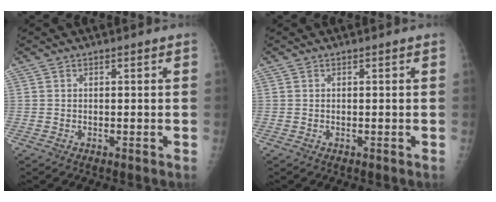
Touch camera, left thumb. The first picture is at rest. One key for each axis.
{"total": 0.0}